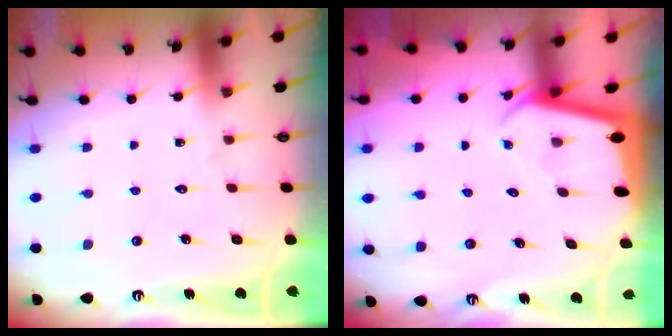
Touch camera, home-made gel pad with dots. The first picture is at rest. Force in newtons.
{"total": 2.0, "press": 2.0, "slide": 0.1}